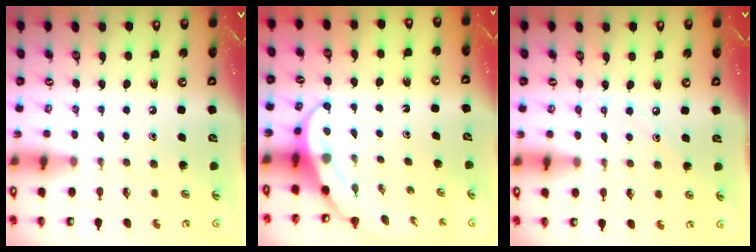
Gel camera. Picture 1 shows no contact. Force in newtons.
{"total": 4.1, "press": 4.1, "slide": 0.3}
{"total": 4.2, "press": 4.1, "slide": 0.6}